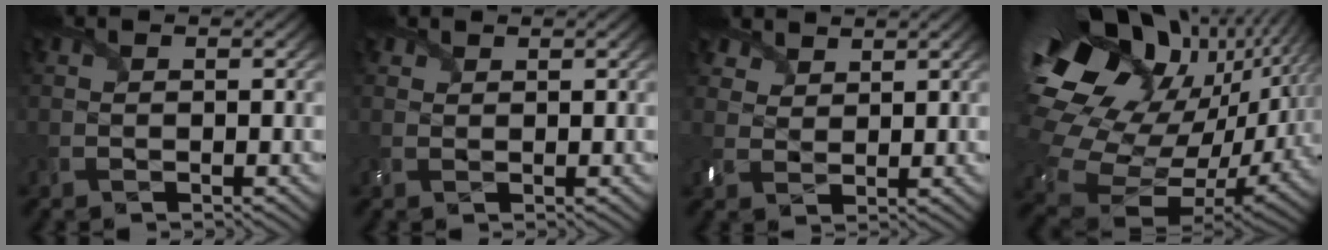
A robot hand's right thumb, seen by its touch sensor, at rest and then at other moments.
{"total": 1.4, "force": [1.1, 0.8, 0.3], "torque": [-0.011, 0.005, 0.025]}
{"total": 4.0, "force": [3.1, 2.3, 1.0], "torque": [-0.032, 0.001, 0.070]}
{"total": 19.9, "force": [5.8, 13.2, 13.7], "torque": [-0.301, -0.009, 0.136]}